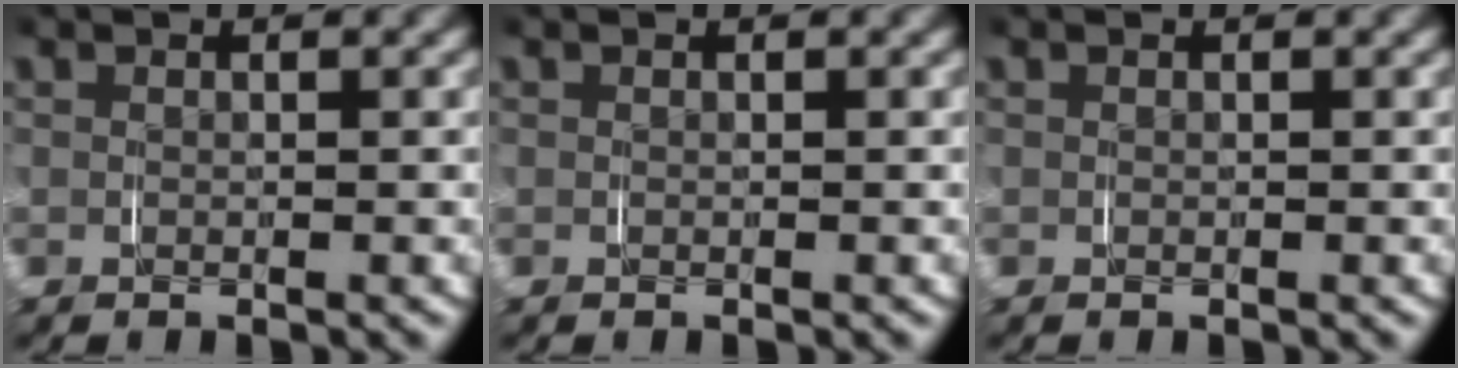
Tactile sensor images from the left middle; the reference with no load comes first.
{"total": 0.0}
{"total": 0.0}